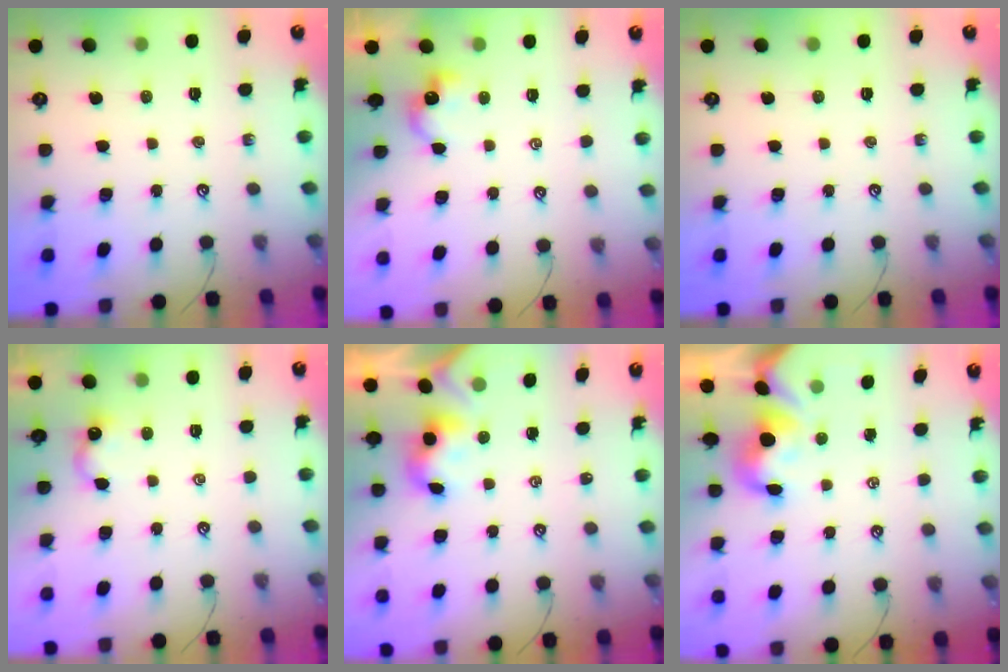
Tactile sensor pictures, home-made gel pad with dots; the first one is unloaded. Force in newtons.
{"total": 1.7, "press": 1.7, "slide": 0.2}
{"total": 0.0}
{"total": 2.4, "press": 2.4, "slide": 0.2}
{"total": 2.4, "press": 2.4, "slide": 0.2}
{"total": 0.9, "press": 0.5, "slide": 0.7}